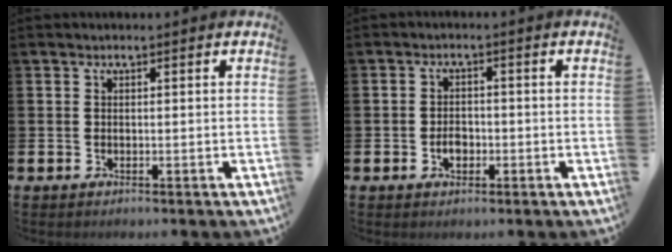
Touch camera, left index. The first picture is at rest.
{"total": 2.3, "force": [-0.8, 1.5, 1.6], "torque": [-0.021, -0.001, -0.017]}